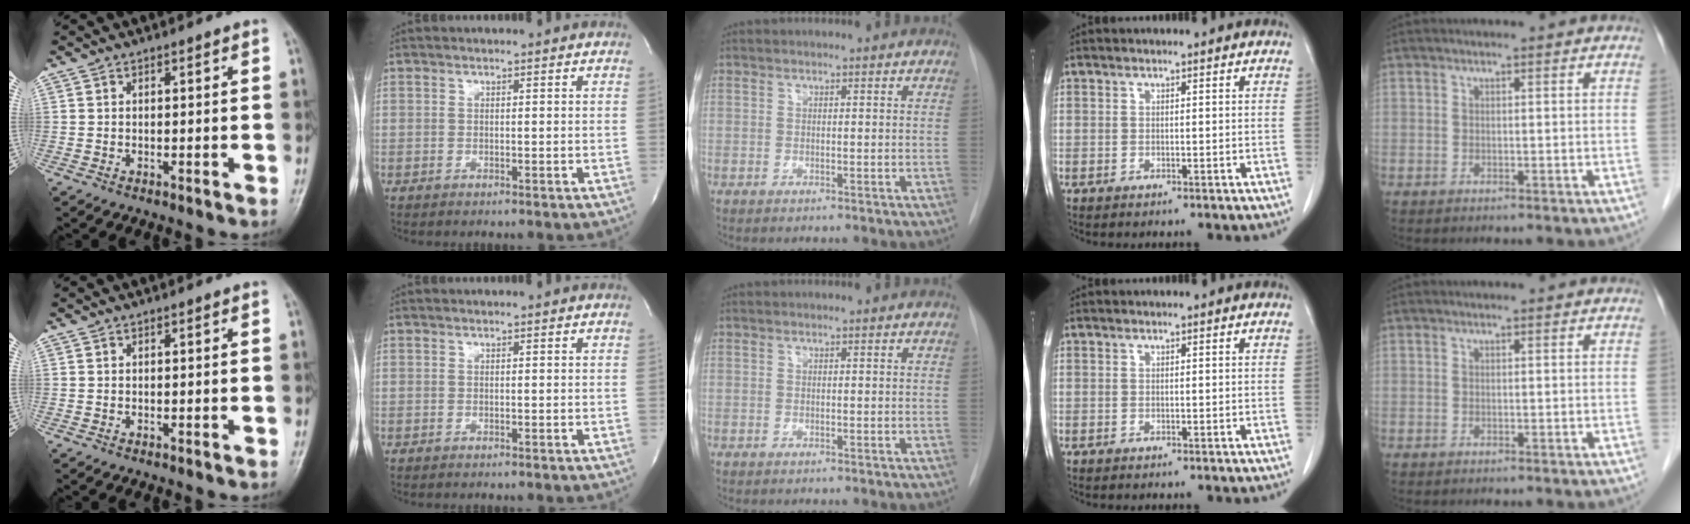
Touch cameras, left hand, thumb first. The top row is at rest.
{}